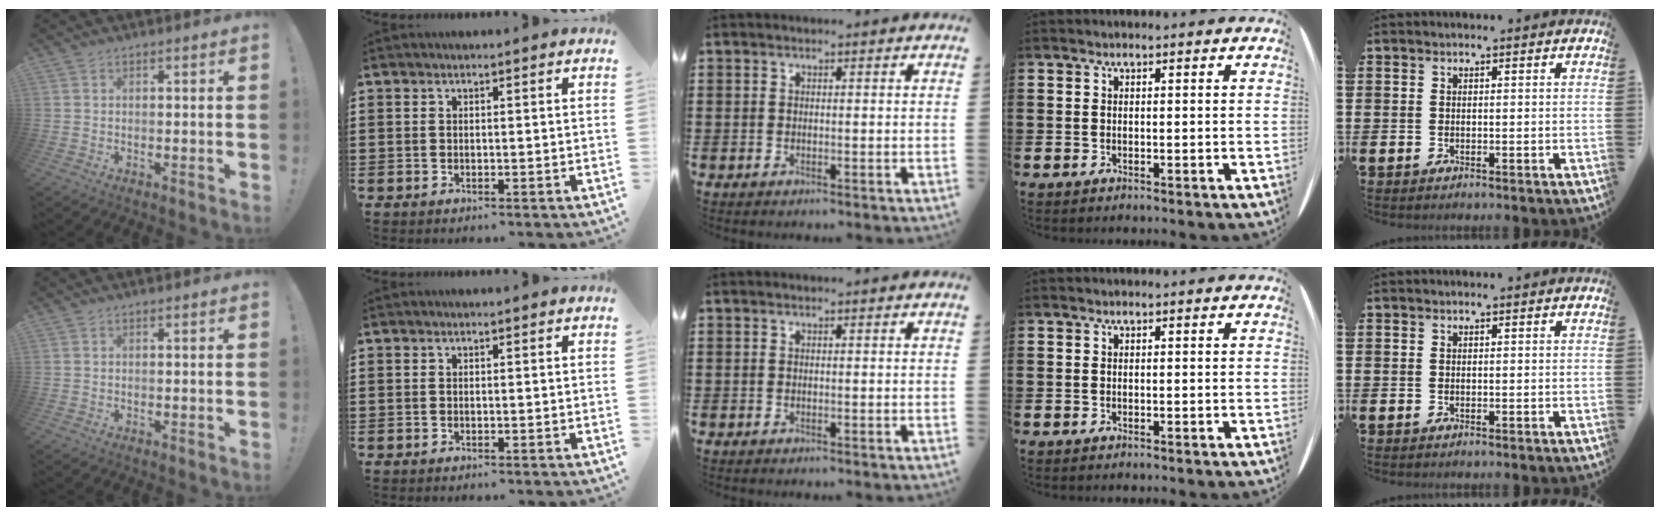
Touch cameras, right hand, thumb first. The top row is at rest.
{}